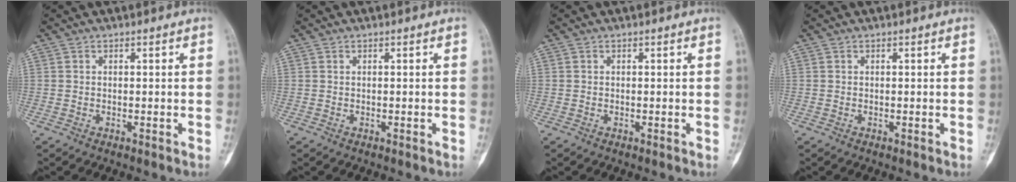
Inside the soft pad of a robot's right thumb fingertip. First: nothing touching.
{"total": 0.0}
{"total": 0.0}
{"total": 0.0}